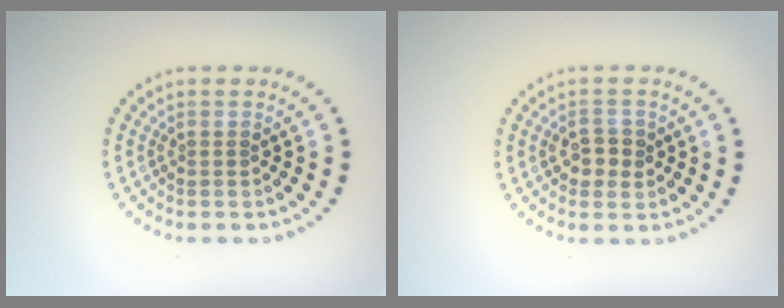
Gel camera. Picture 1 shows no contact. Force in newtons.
{"total": 2.3, "press": 2.3, "slide": 0.3}